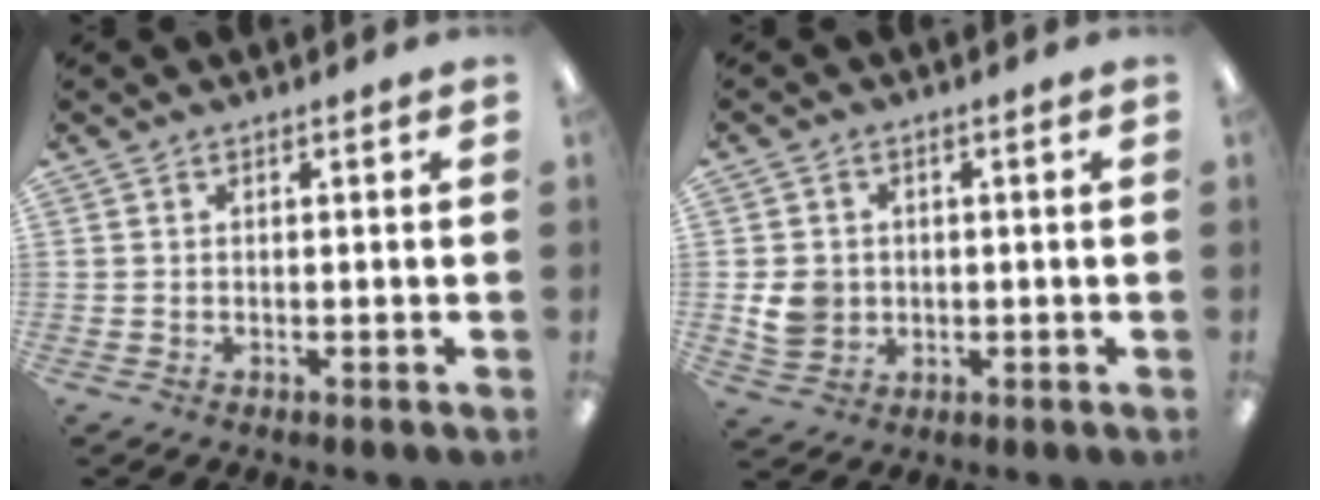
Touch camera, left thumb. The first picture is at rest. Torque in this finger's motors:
{"motor_torque": [-0.04, 0.06, 0.03, -0.01, 0.03]}